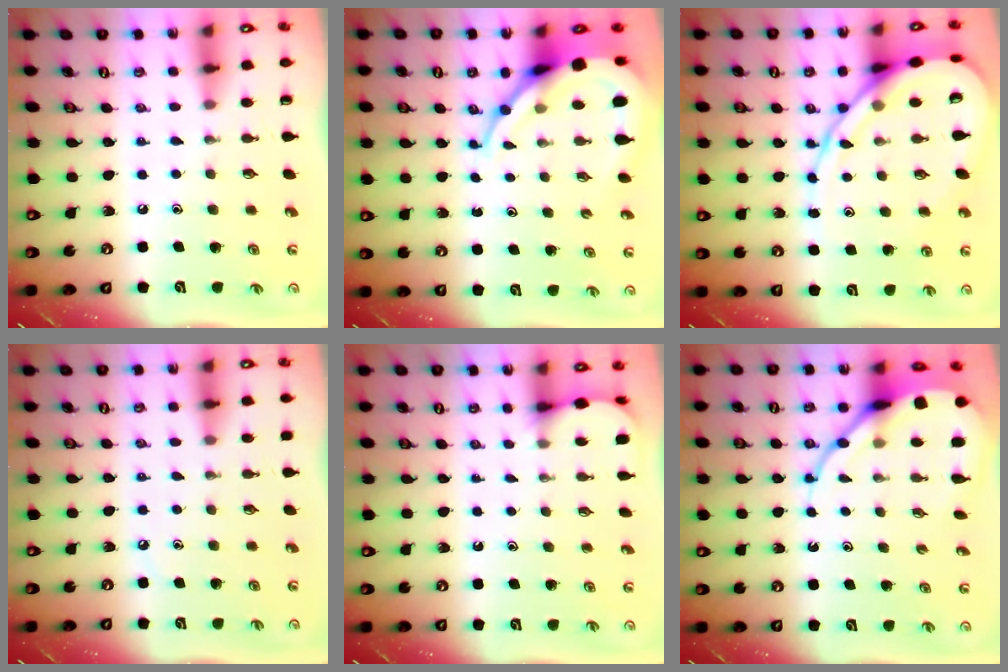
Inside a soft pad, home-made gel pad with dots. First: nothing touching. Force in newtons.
{"total": 11.4, "press": 11.3, "slide": 1.2}
{"total": 14.0, "press": 13.9, "slide": 1.0}
{"total": 3.6, "press": 3.5, "slide": 0.6}
{"total": 2.9, "press": 2.9, "slide": 0.3}
{"total": 10.6, "press": 10.6, "slide": 1.0}